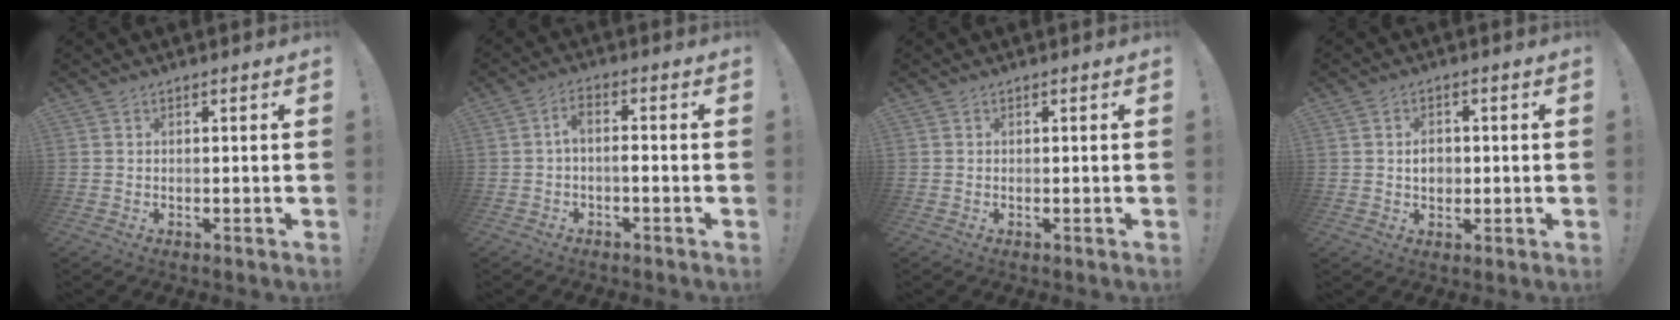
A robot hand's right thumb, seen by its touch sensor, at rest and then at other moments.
{"total": 3.8, "force": [-0.7, 1.3, 3.5], "torque": [-0.073, -0.002, -0.015]}
{"total": 0.0}
{"total": 4.6, "force": [-0.1, 3.7, 2.8], "torque": [-0.033, 0.003, -0.004]}